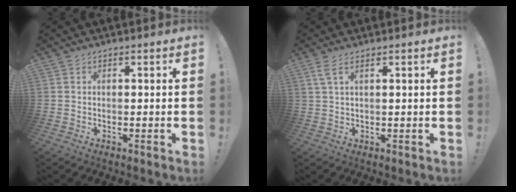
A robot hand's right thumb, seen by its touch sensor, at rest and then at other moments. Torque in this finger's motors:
{"motor_torque": [0.05, 0.04, 0.45, -0.06, 0.06]}